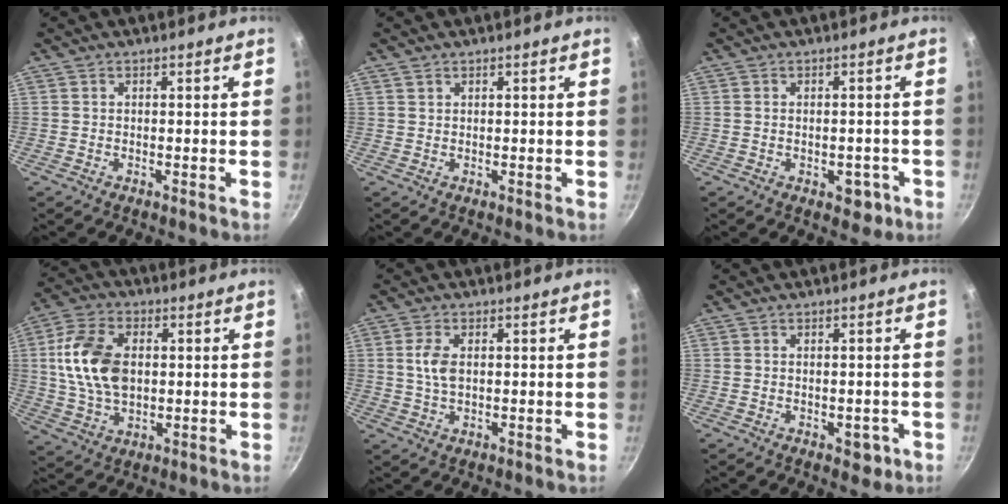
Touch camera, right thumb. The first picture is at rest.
{"total": 0.8, "force": [0.6, 0.5, 0.3], "torque": [-0.004, 0.000, 0.012]}
{"total": 4.1, "force": [-1.7, 2.6, 2.8], "torque": [-0.017, 0.013, -0.013]}
{"total": 14.1, "force": [1.6, 9.1, 10.6], "torque": [-0.189, 0.002, 0.027]}
{"total": 4.5, "force": [0.8, 2.6, 3.7], "torque": [-0.072, 0.001, 0.016]}
{"total": 3.0, "force": [-1.1, 1.9, 2.0], "torque": [-0.010, 0.009, -0.007]}